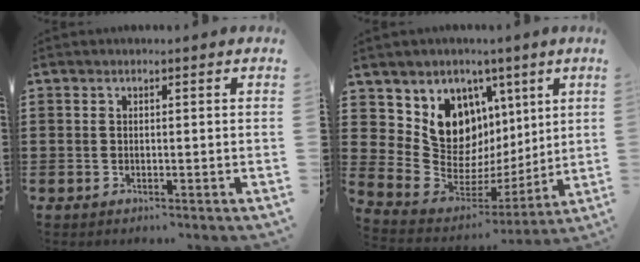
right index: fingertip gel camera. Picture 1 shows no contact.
{"total": 11.3, "force": [5.3, 9.4, 3.3], "torque": [-0.090, -0.056, 0.109]}